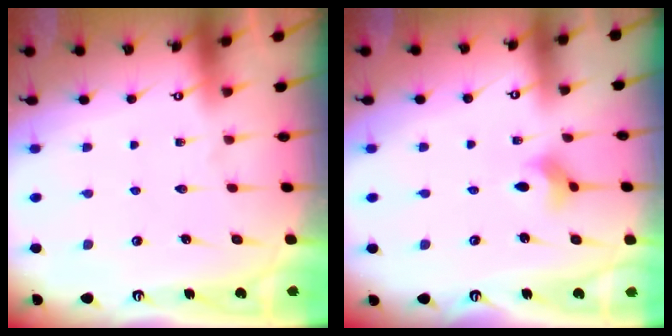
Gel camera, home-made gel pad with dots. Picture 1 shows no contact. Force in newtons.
{"total": 3.2, "press": 3.2, "slide": 0.3}